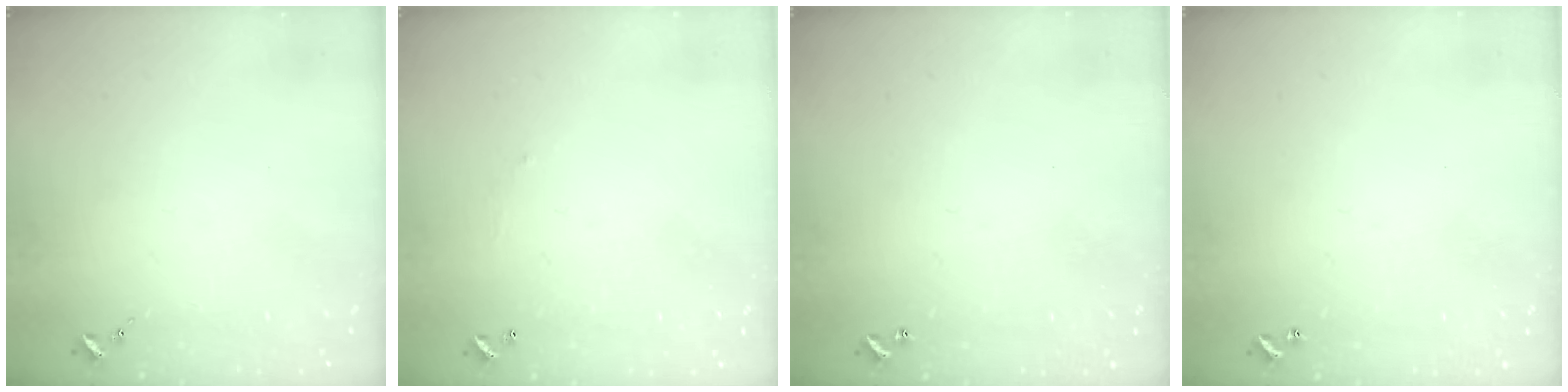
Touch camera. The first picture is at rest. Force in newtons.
{"total": 3.7, "press": 3.7, "slide": 0.2}
{"total": 1.0, "press": 1.0, "slide": 0.2}
{"total": 1.0, "press": 1.0, "slide": 0.2}